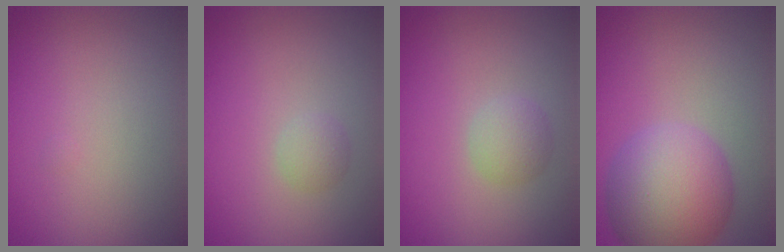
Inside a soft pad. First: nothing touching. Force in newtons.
{"total": 1.2, "press": 1.2, "slide": 0.1}
{"total": 1.9, "press": 1.9, "slide": 0.1}
{"total": 8.0, "press": 8.0, "slide": 0.4}